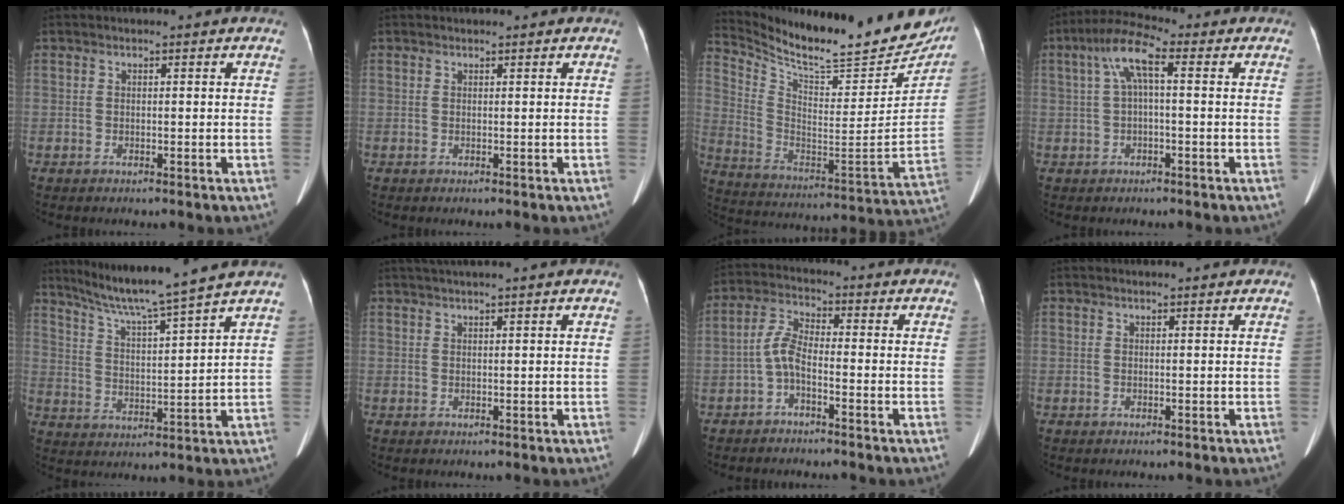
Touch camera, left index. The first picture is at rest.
{"total": 0.0}
{"total": 25.5, "force": [22.8, 4.8, 10.4], "torque": [-0.182, -0.080, 0.328]}
{"total": 6.5, "force": [1.3, 1.3, 6.3], "torque": [-0.131, 0.031, 0.021]}
{"total": 11.8, "force": [10.1, -2.3, 5.6], "torque": [-0.097, -0.004, 0.172]}
{"total": 3.5, "force": [2.9, -0.7, 1.8], "torque": [-0.023, 0.028, 0.050]}
{"total": 4.2, "force": [-1.9, 1.4, 3.5], "torque": [-0.077, 0.013, -0.041]}
{"total": 0.8, "force": [0.8, 0.1, 0.2], "torque": [-0.007, 0.014, 0.010]}